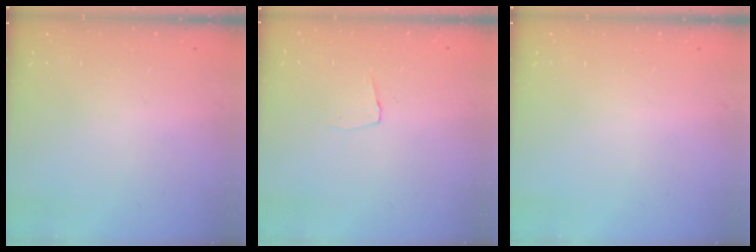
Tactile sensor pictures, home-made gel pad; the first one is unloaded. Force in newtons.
{"total": 3.5, "press": 3.4, "slide": 0.2}
{"total": 0.0}